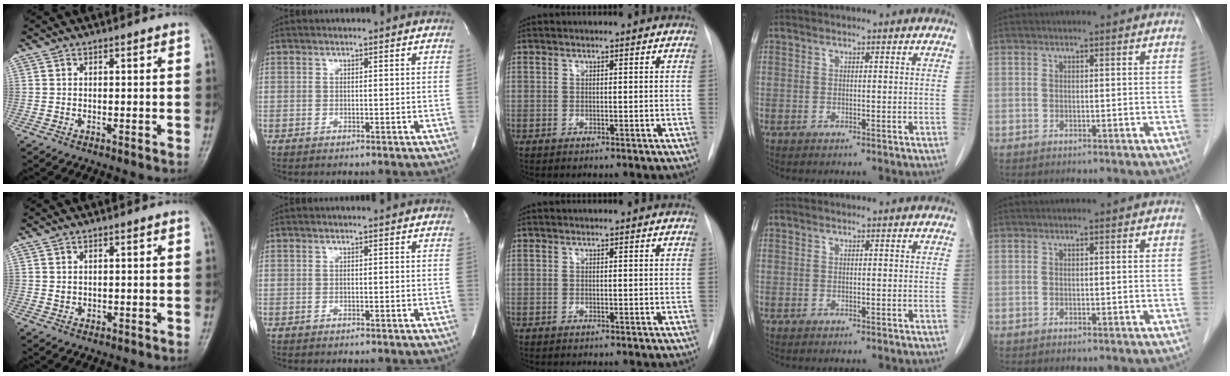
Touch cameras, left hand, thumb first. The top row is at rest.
{"thumb": {"total": 1.4, "force": [0.8, 0.7, 0.9], "torque": [-0.008, -0.007, 0.017]}}